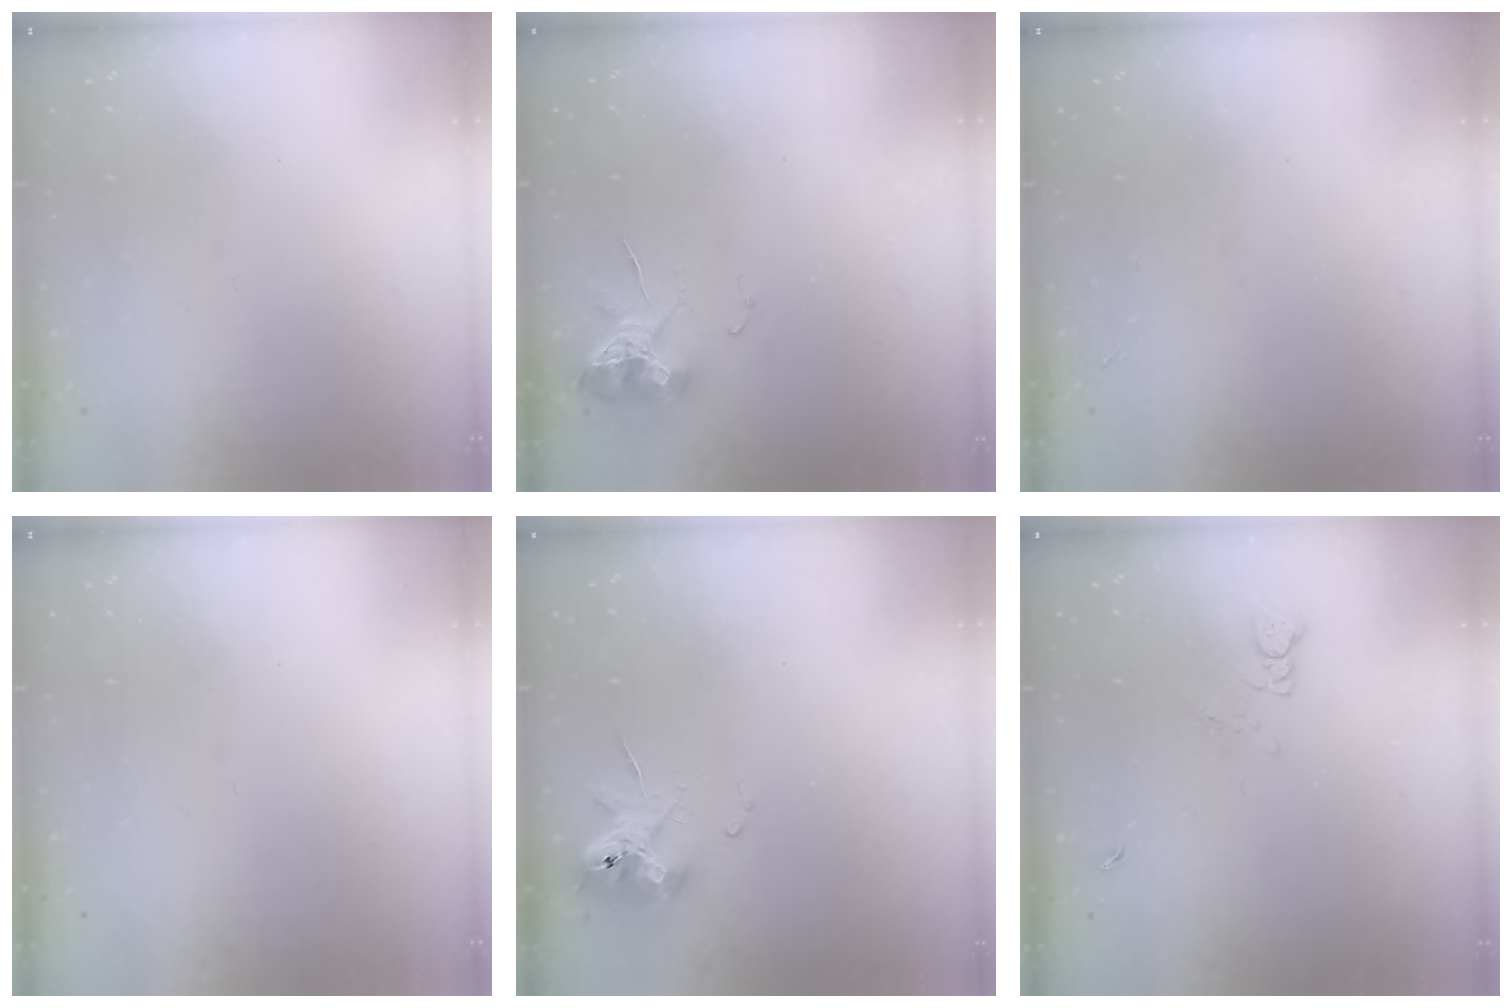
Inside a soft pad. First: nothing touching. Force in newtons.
{"total": 8.9, "press": 8.8, "slide": 1.1}
{"total": 1.7, "press": 1.6, "slide": 0.3}
{"total": 0.0}
{"total": 10.2, "press": 10.1, "slide": 0.9}
{"total": 1.0, "press": 1.0, "slide": 0.1}